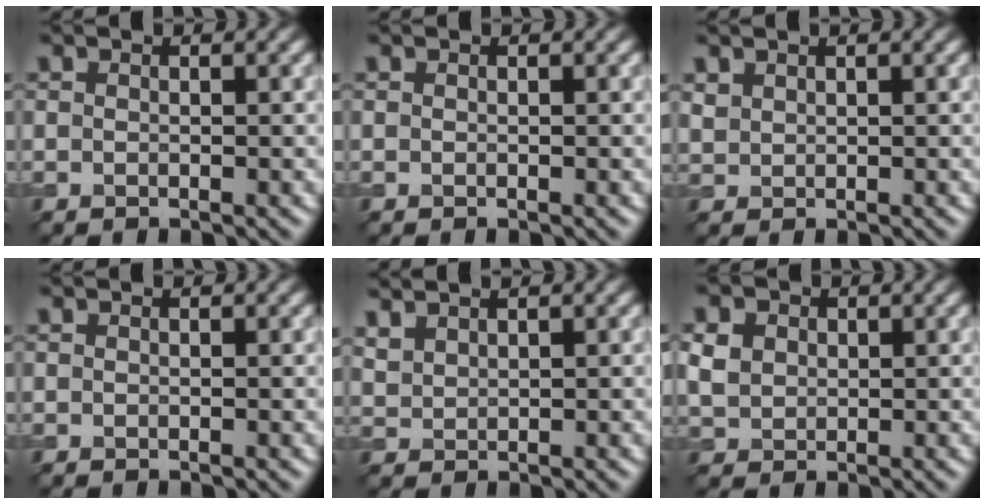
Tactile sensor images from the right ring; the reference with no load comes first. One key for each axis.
{"total": 0.0}
{"total": 1.2, "fx": 0.9, "fy": 0.7, "fz": 0.2, "tx": -0.008, "ty": 0.000, "tz": 0.023}
{"total": 0.0}
{"total": 1.7, "fx": 1.6, "fy": 0.6, "fz": 0.4, "tx": -0.016, "ty": 0.006, "tz": 0.040}
{"total": 3.5, "fx": 1.0, "fy": 2.9, "fz": 1.7, "tx": -0.053, "ty": 0.009, "tz": 0.017}